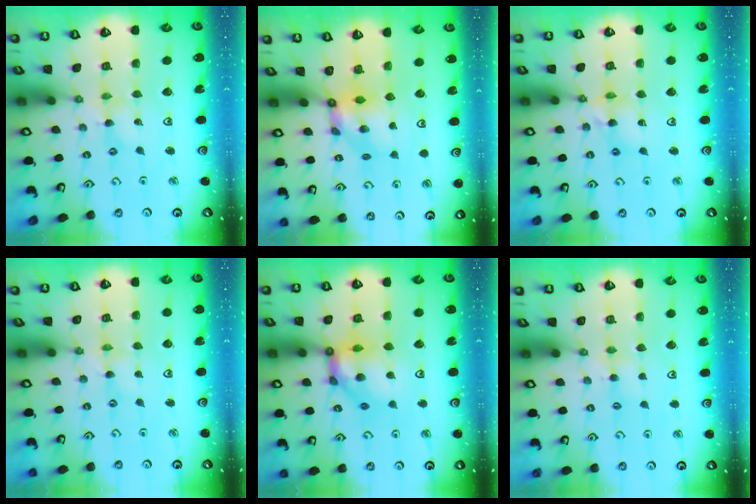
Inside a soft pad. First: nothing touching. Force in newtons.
{"total": 5.1, "press": 5.1, "slide": 0.3}
{"total": 6.7, "press": 6.7, "slide": 0.7}
{"total": 0.0}
{"total": 12.6, "press": 12.5, "slide": 1.4}
{"total": 4.8, "press": 4.8, "slide": 0.4}